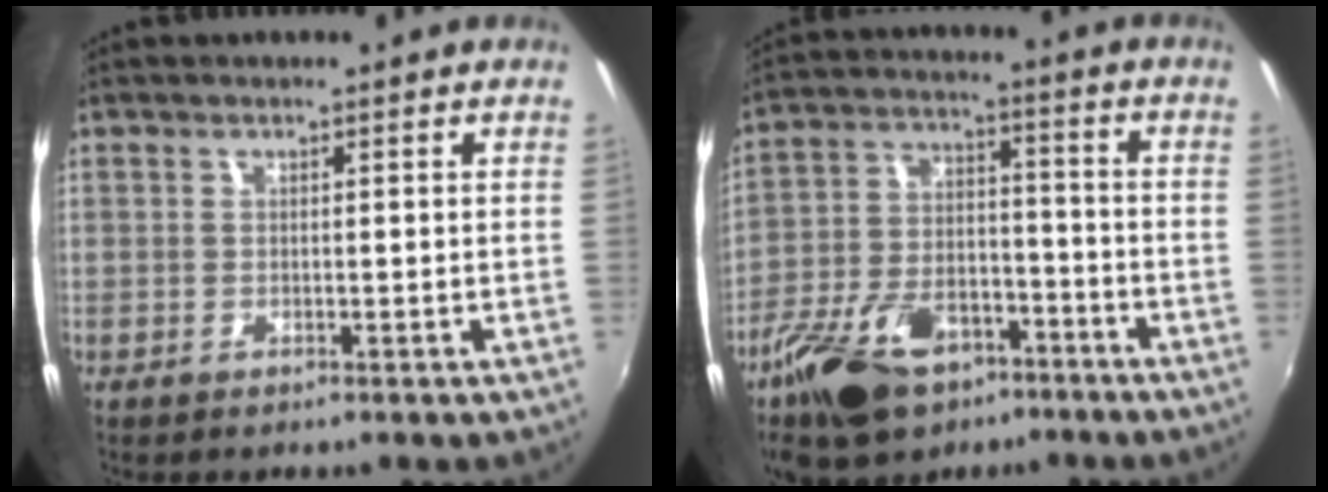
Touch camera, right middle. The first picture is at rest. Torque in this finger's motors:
{"motor_torque": [1.16, -0.98, 0.59, 0.20]}